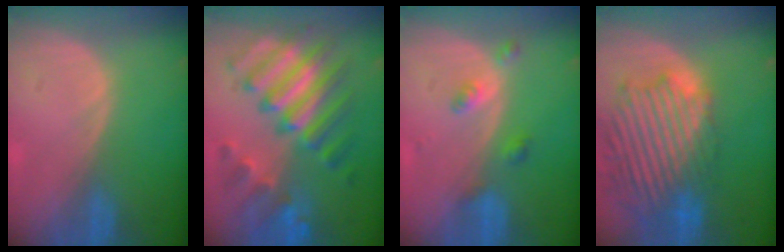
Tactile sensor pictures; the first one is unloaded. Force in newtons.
{"total": 11.6, "press": 11.6, "slide": 1.1}
{"total": 3.1, "press": 3.1, "slide": 0.2}
{"total": 14.0, "press": 12.0, "slide": 7.1}